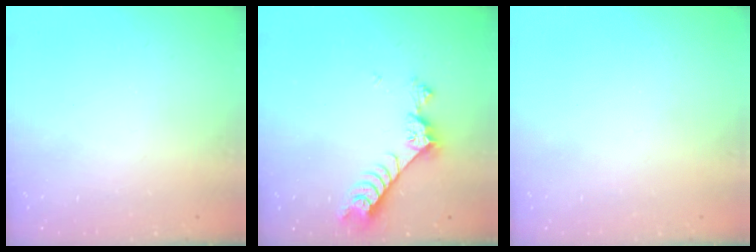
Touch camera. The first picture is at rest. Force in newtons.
{"total": 8.5, "press": 8.4, "slide": 1.4}
{"total": 0.5, "press": 0.5, "slide": 0.1}